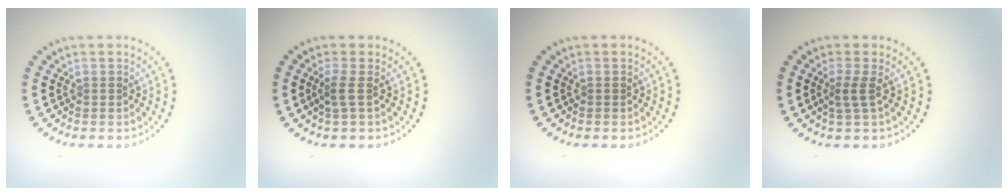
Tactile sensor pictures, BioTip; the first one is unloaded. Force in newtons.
{"total": 1.6, "press": 1.1, "slide": 1.1}
{"total": 0.0}
{"total": 1.7, "press": 1.1, "slide": 1.3}